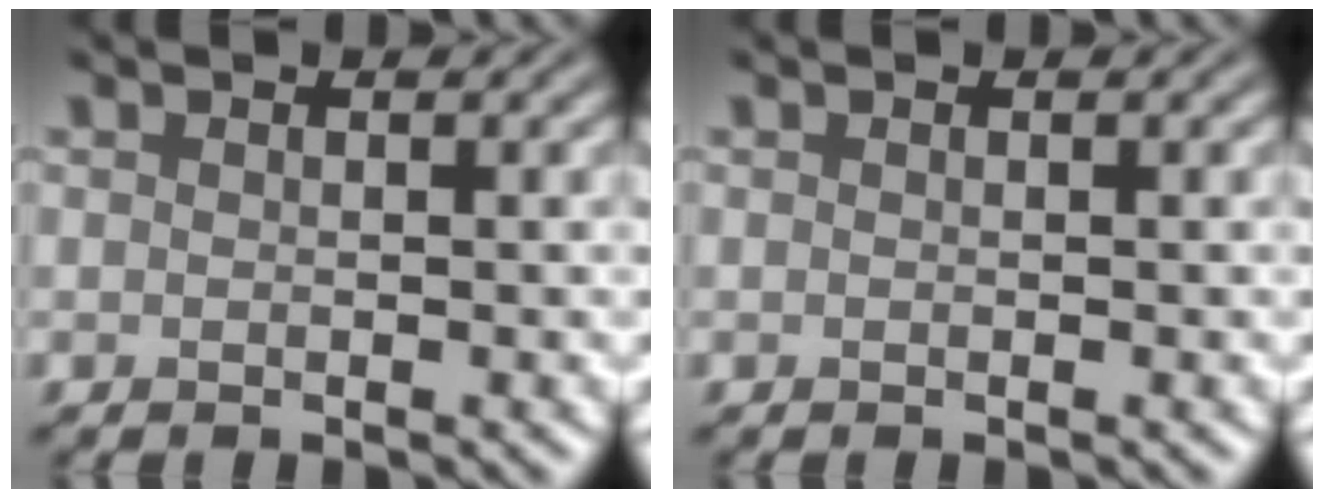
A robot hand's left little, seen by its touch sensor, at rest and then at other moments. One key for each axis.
{"total": 0.0}